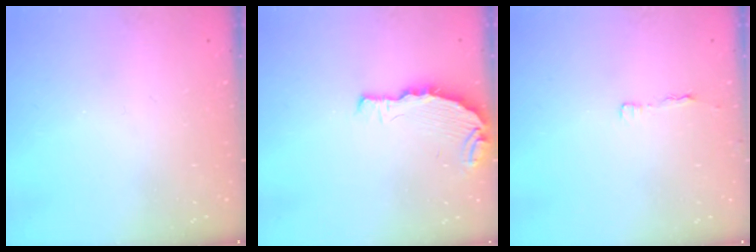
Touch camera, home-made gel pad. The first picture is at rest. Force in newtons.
{"total": 4.9, "press": 4.9, "slide": 0.8}
{"total": 2.9, "press": 2.9, "slide": 0.4}